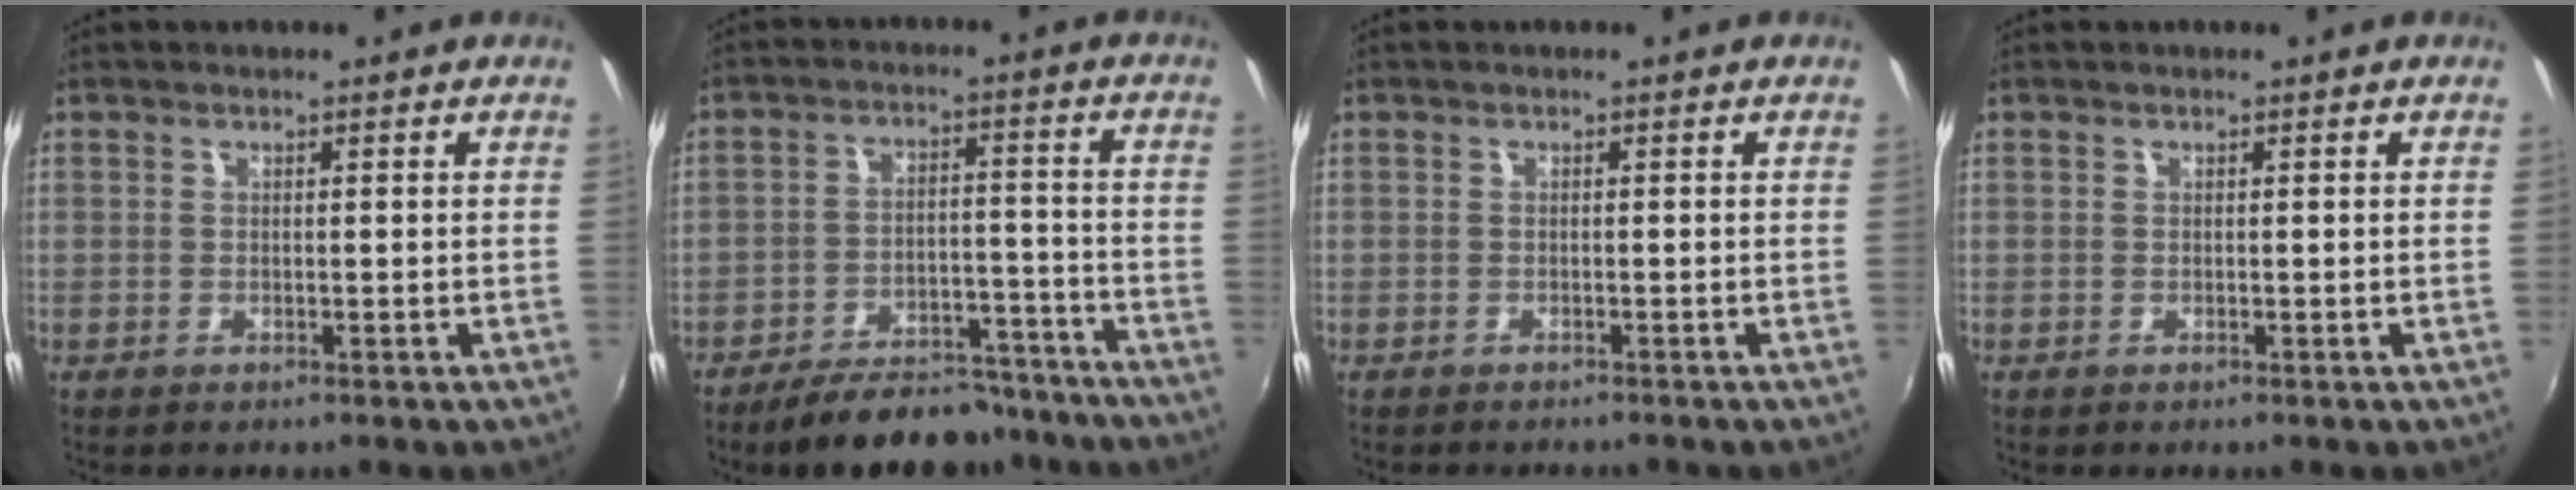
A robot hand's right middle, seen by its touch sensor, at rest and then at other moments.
{"total": 15.0, "force": [-13.0, 5.0, 5.7], "torque": [-0.105, 0.018, -0.173]}
{"total": 1.5, "force": [-1.5, 0.2, 0.4], "torque": [-0.015, -0.009, -0.023]}
{"total": 0.0}